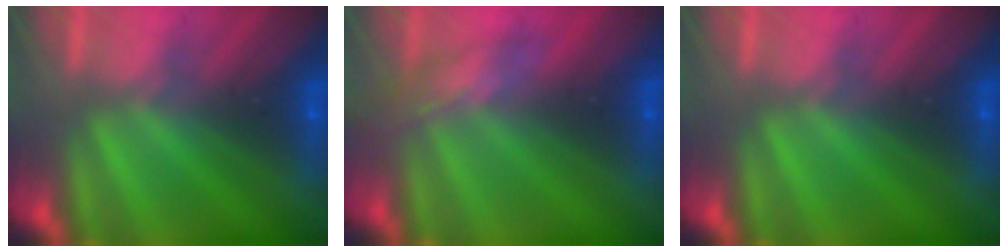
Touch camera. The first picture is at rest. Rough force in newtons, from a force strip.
{"total": 2.3}
{"total": 0.0}